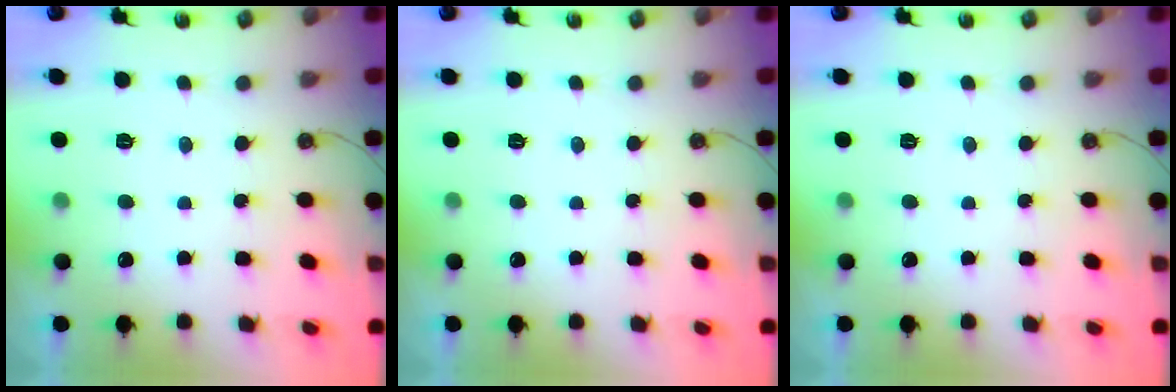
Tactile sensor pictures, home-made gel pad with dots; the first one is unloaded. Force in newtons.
{"total": 0.0}
{"total": 0.0}